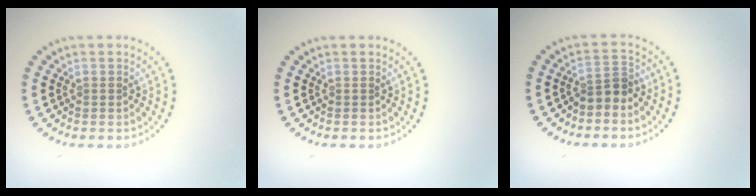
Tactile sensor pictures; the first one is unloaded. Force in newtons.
{"total": 0.0}
{"total": 2.2, "press": 1.8, "slide": 1.4}